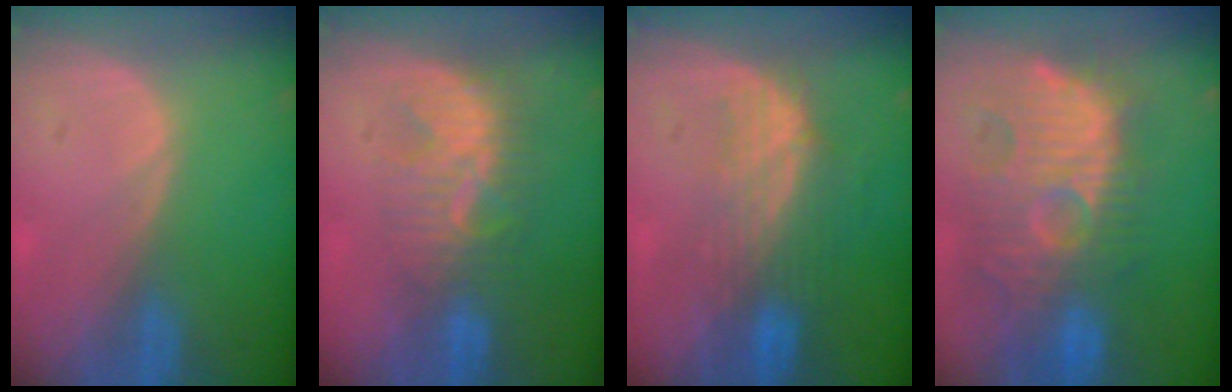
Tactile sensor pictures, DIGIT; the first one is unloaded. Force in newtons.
{"total": 7.7, "press": 7.4, "slide": 2.3}
{"total": 7.6, "press": 6.9, "slide": 3.1}
{"total": 13.1, "press": 12.3, "slide": 4.4}